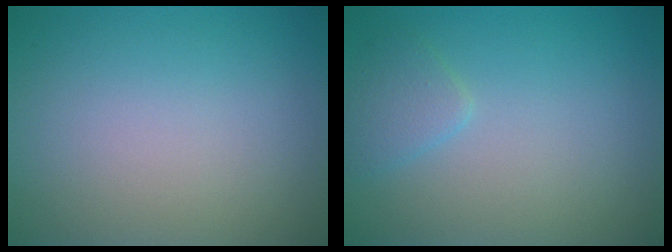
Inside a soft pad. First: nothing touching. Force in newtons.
{"total": 1.6, "press": 1.6, "slide": 0.1}